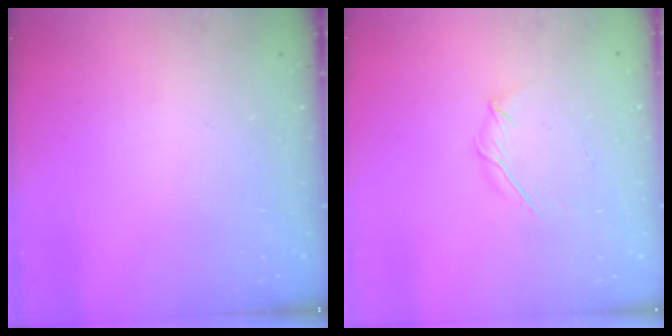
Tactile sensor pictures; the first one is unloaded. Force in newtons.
{"total": 3.8, "press": 3.7, "slide": 0.9}